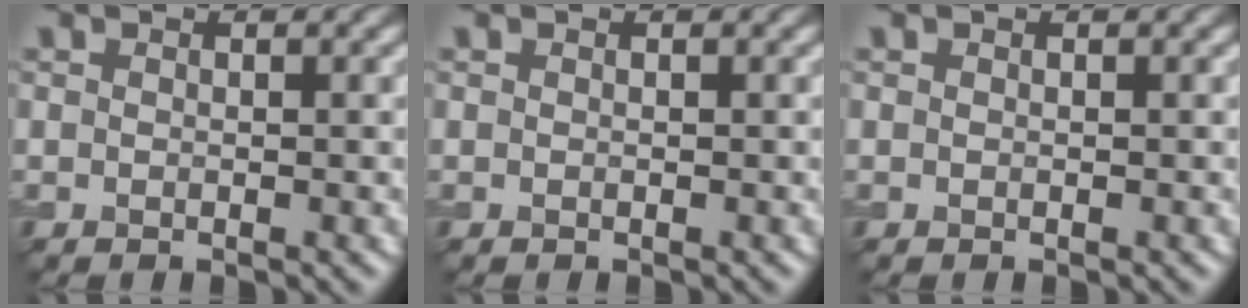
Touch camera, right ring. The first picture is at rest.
{"total": 0.0}
{"total": 0.0}